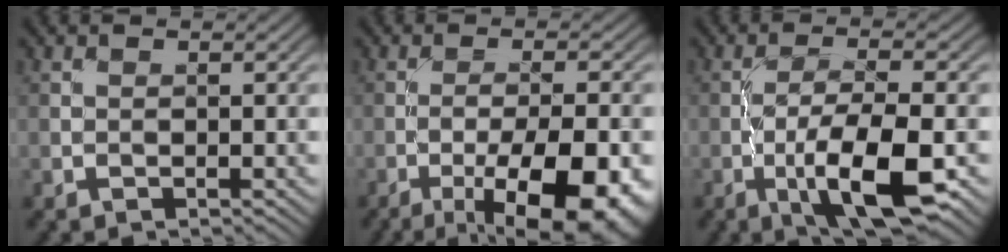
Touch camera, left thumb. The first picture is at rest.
{"total": 14.1, "force": [-7.4, 4.6, 11.1], "torque": [-0.158, -0.016, -0.096]}
{"total": 9.2, "force": [-3.2, 2.6, 8.2], "torque": [-0.145, 0.001, -0.061]}